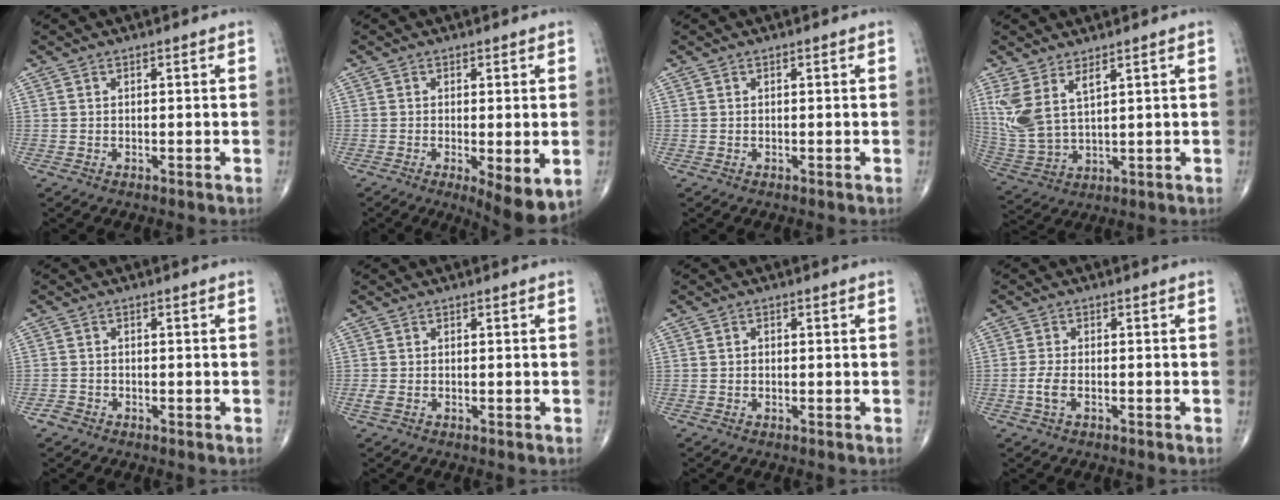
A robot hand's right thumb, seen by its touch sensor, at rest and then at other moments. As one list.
[{"total": 7.8, "force": [-2.0, 2.1, 7.2], "torque": [-0.106, -0.023, -0.029]}, {"total": 0.0}, {"total": 9.0, "force": [4.3, 3.7, 7.0], "torque": [-0.162, -0.022, 0.101]}, {"total": 1.5, "force": [-1.1, 1.0, 0.3], "torque": [-0.001, 0.004, -0.024]}, {"total": 1.4, "force": [-0.4, 0.7, 1.1], "torque": [-0.031, -0.002, -0.009]}, {"total": 0.7, "force": [-0.1, 0.6, 0.4], "torque": [-0.003, 0.003, -0.004]}, {"total": 2.6, "force": [-0.8, 1.3, 2.1], "torque": [-0.049, 0.006, -0.019]}]